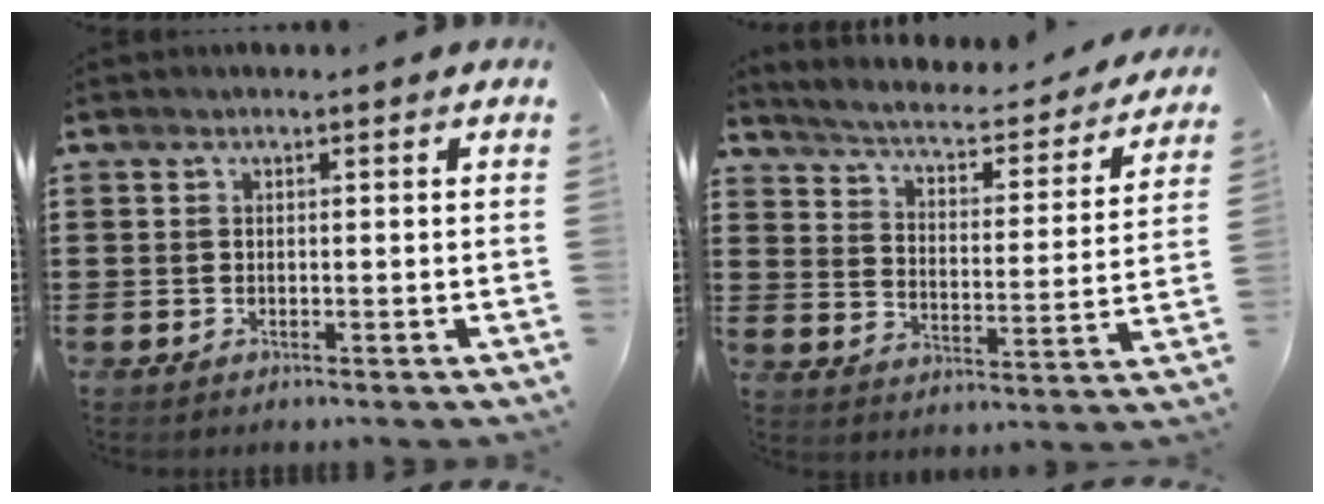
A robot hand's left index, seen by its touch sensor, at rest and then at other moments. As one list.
[{"total": 3.4, "force": [3.1, 0.2, 1.4], "torque": [-0.046, -0.032, 0.042]}]